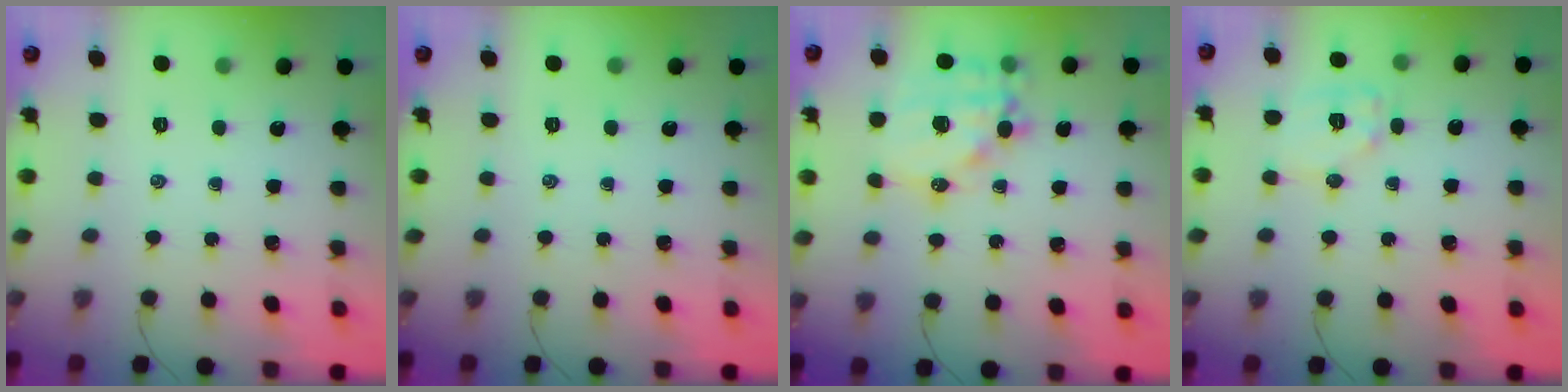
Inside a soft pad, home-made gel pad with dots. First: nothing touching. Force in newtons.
{"total": 0.0}
{"total": 14.7, "press": 14.4, "slide": 3.1}
{"total": 9.3, "press": 9.3, "slide": 0.1}